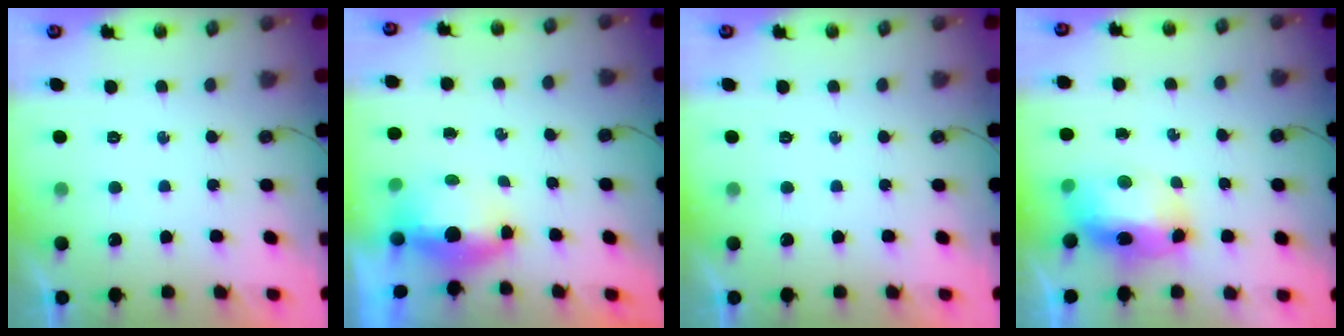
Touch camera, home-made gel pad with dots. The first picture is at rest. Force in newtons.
{"total": 9.1, "press": 6.1, "slide": 6.7}
{"total": 0.0}
{"total": 10.8, "press": 10.7, "slide": 1.1}